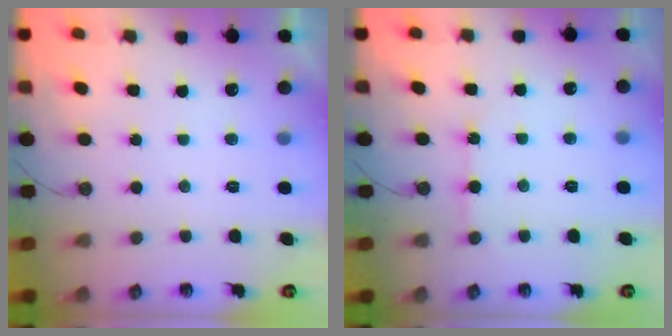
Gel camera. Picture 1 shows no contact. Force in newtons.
{"total": 4.9, "press": 4.9, "slide": 0.7}